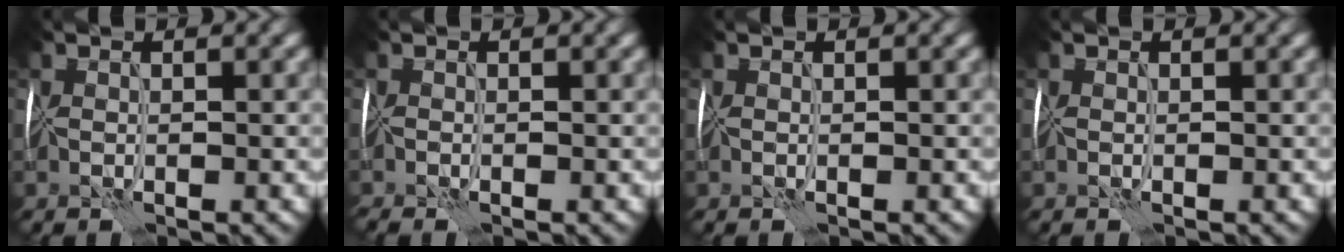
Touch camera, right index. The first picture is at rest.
{"total": 1.3, "force": [-1.2, 0.1, 0.5], "torque": [-0.009, -0.005, -0.021]}
{"total": 0.0}
{"total": 0.0}